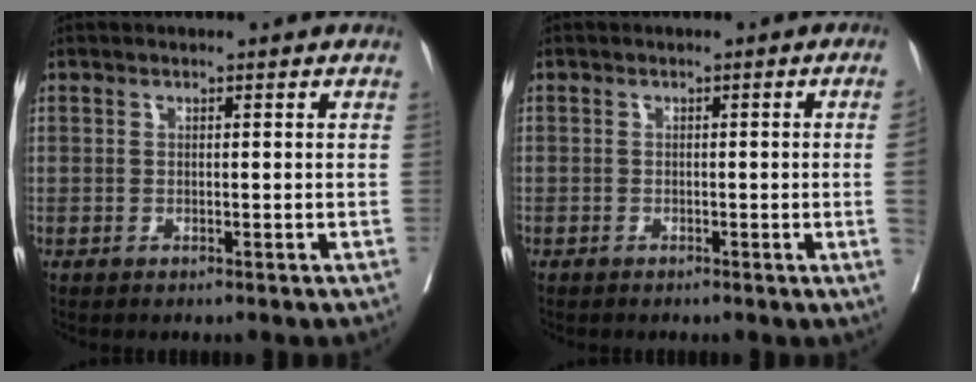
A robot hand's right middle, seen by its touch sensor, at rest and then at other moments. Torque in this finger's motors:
{"motor_torque": [0.36, -0.37, -1.06, -0.21]}